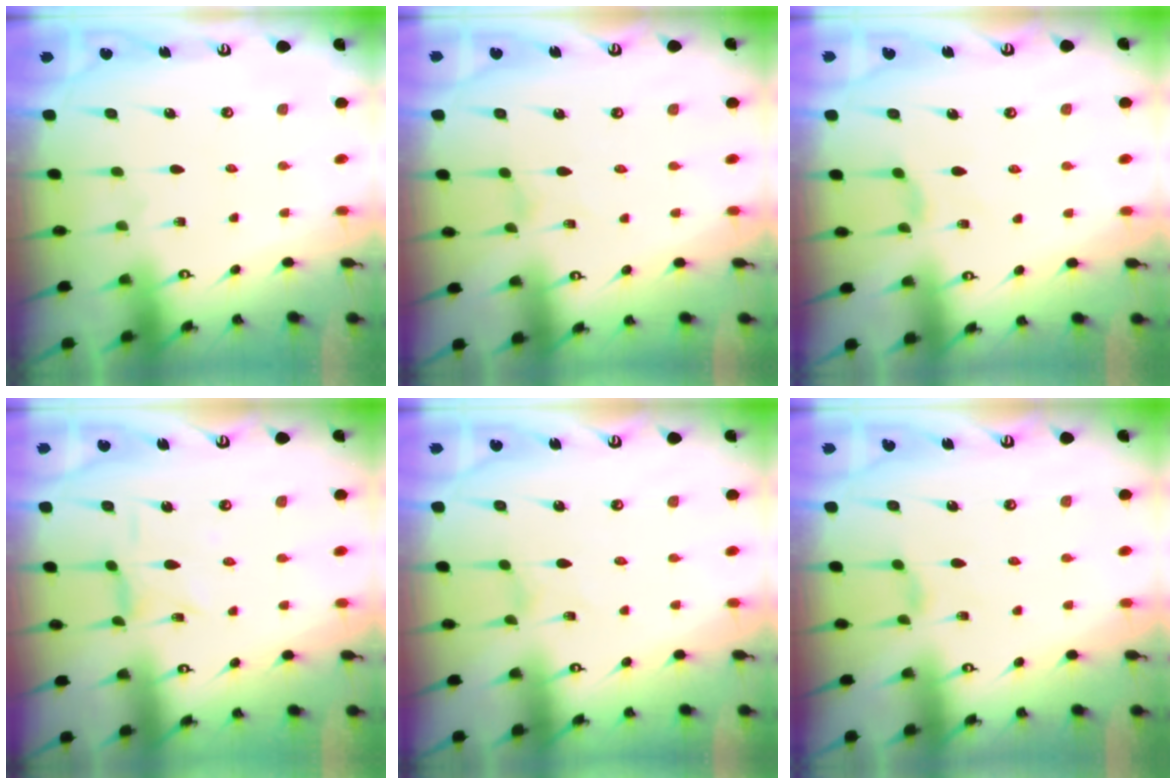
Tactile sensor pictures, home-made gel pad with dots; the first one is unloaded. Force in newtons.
{"total": 0.0}
{"total": 1.9, "press": 1.8, "slide": 0.5}
{"total": 1.6, "press": 1.6, "slide": 0.4}
{"total": 0.0}
{"total": 2.4, "press": 2.3, "slide": 0.5}